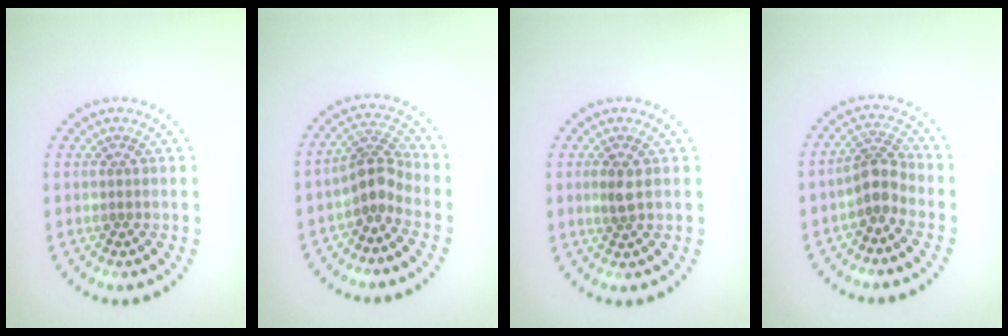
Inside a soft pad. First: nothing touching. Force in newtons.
{"total": 3.0, "press": 2.2, "slide": 1.9}
{"total": 1.5, "press": 1.4, "slide": 0.5}
{"total": 2.8, "press": 2.1, "slide": 1.8}